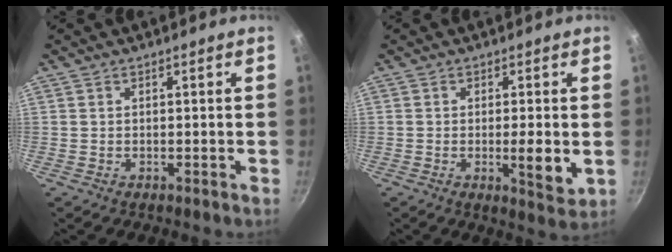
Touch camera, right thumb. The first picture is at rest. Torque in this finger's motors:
{"motor_torque": [2.79, 1.67, 1.80, -0.97, 0.62]}